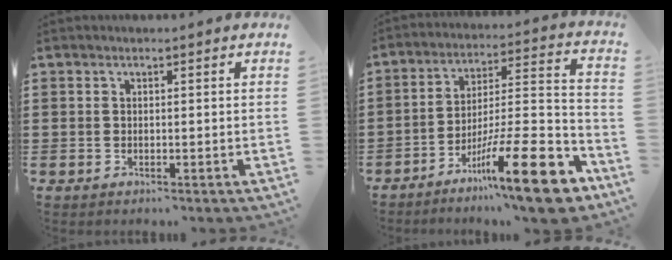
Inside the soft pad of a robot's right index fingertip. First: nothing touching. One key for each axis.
{"total": 18.1, "fx": -11.1, "fy": 2.6, "fz": 14.1, "tx": -0.209, "ty": 0.039, "tz": -0.177}